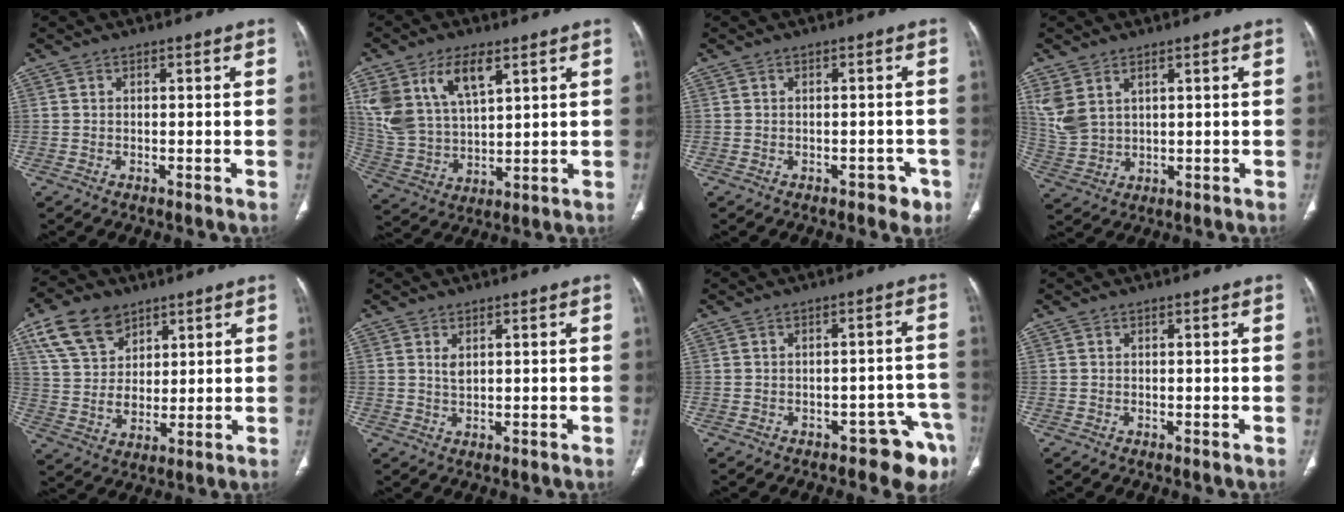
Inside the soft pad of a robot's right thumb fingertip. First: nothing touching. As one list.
[{"total": 13.8, "force": [6.9, 7.1, 9.7], "torque": [-0.185, -0.019, 0.147]}, {"total": 3.0, "force": [-1.8, 1.9, 1.5], "torque": [-0.004, 0.011, -0.018]}, {"total": 6.7, "force": [3.1, 4.1, 4.3], "torque": [-0.094, -0.010, 0.077]}, {"total": 13.0, "force": [7.2, 8.7, 6.5], "torque": [-0.100, -0.020, 0.143]}, {"total": 1.8, "force": [0.9, 0.8, 1.3], "torque": [-0.024, -0.005, 0.021]}, {"total": 6.6, "force": [-4.6, 3.0, 3.7], "torque": [-0.013, 0.046, -0.059]}, {"total": 0.0}]